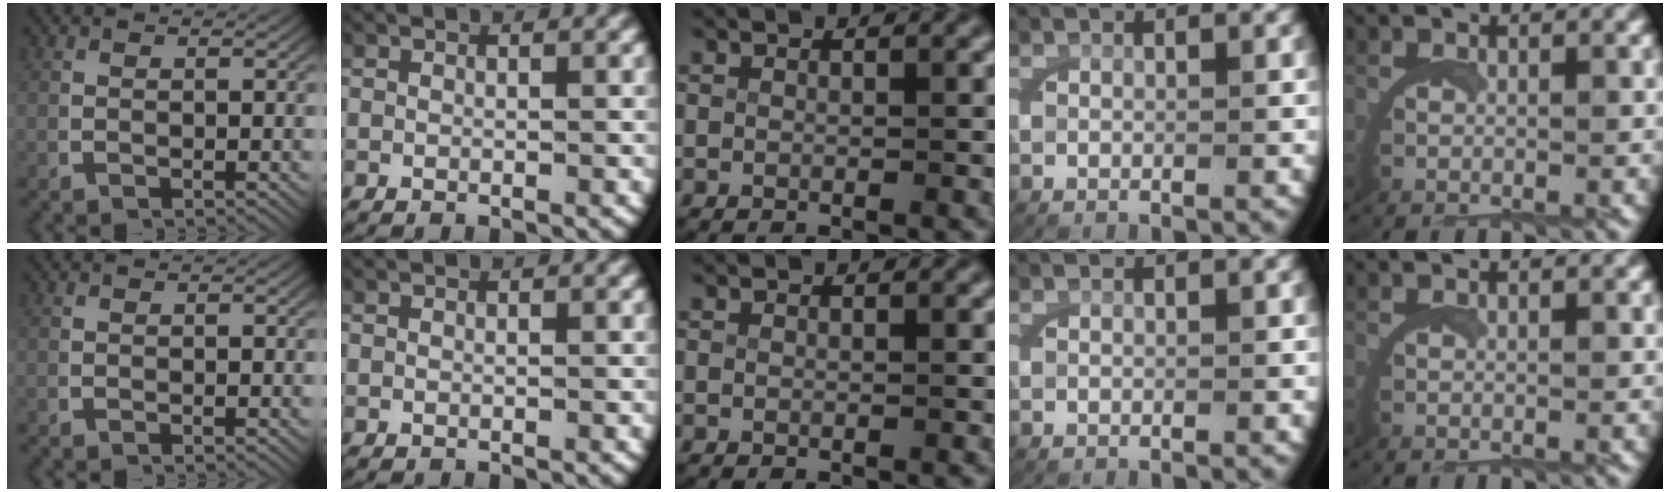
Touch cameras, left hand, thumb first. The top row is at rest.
{}